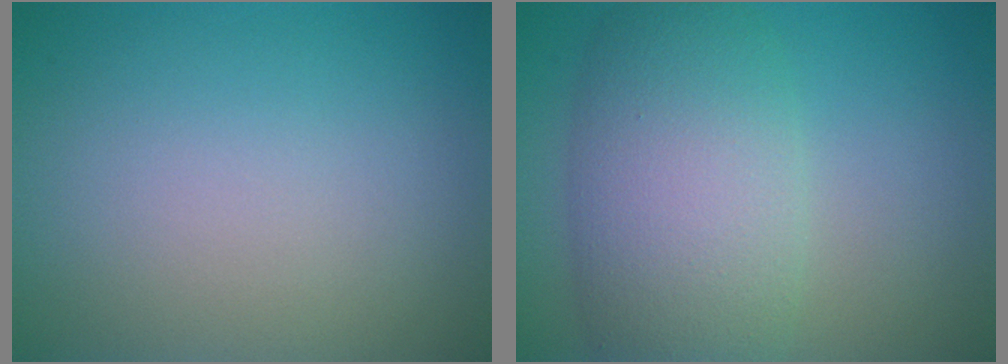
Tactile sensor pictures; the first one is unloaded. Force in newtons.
{"total": 7.9, "press": 7.9, "slide": 0.5}